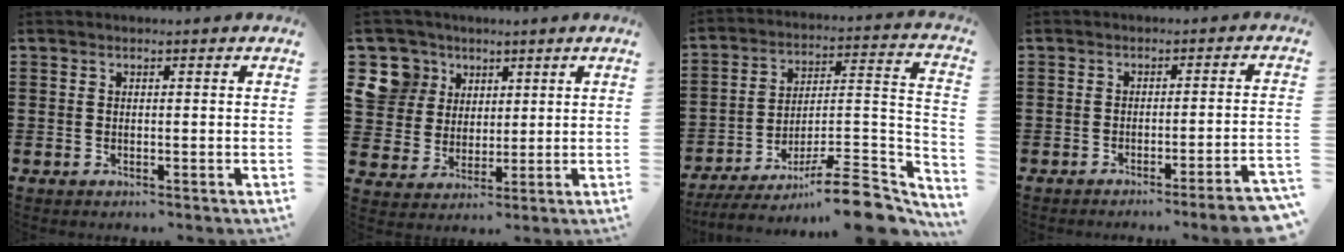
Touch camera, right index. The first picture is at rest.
{"total": 8.9, "force": [3.8, 7.9, 1.6], "torque": [-0.076, -0.006, 0.072]}
{"total": 11.5, "force": [-8.8, 2.2, 7.1], "torque": [-0.095, 0.031, -0.161]}
{"total": 3.6, "force": [-2.8, -0.6, 2.1], "torque": [-0.036, -0.015, -0.055]}